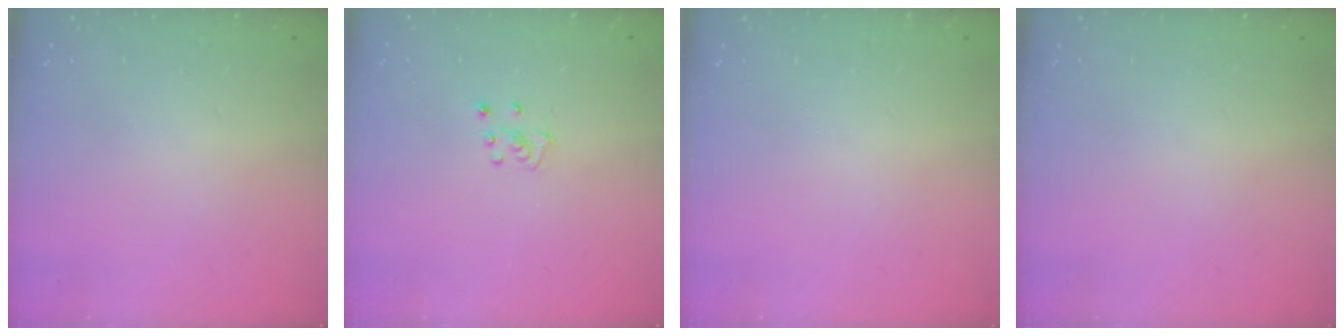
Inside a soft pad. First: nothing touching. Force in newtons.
{"total": 3.6, "press": 3.6, "slide": 0.3}
{"total": 0.0}
{"total": 0.0}